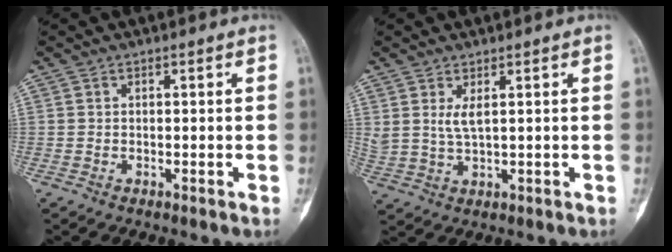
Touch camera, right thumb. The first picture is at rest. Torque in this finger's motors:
{"motor_torque": [0.00, 0.01, 0.25, 0.26, 0.07]}